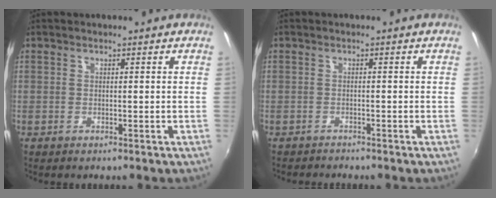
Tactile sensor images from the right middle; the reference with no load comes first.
{"total": 1.7, "force": [-1.7, 0.4, 0.1], "torque": [-0.010, -0.004, -0.027]}